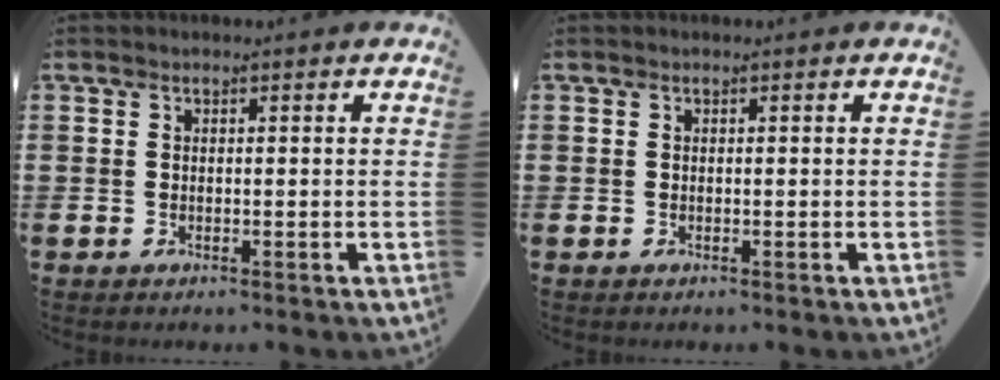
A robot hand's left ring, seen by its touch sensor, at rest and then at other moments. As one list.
[{"total": 0.0}]